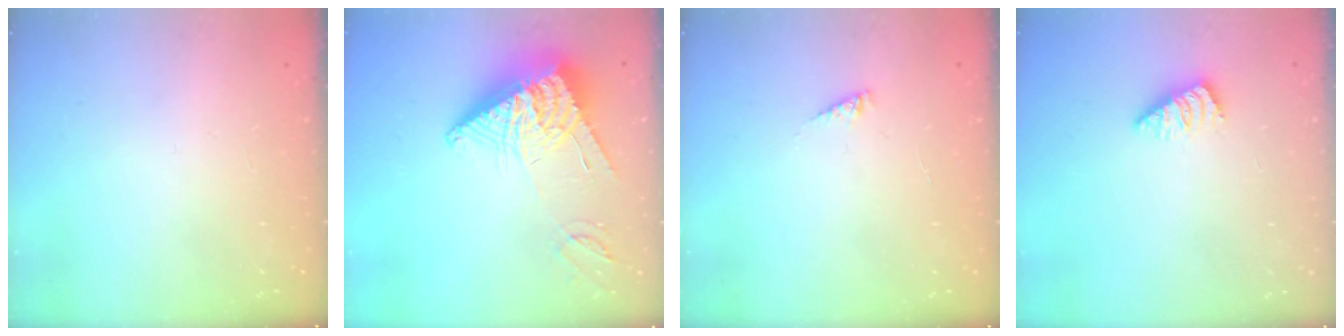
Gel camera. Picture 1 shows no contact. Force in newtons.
{"total": 14.6, "press": 14.5, "slide": 1.5}
{"total": 1.8, "press": 1.8, "slide": 0.2}
{"total": 0.7, "press": 0.7, "slide": 0.2}